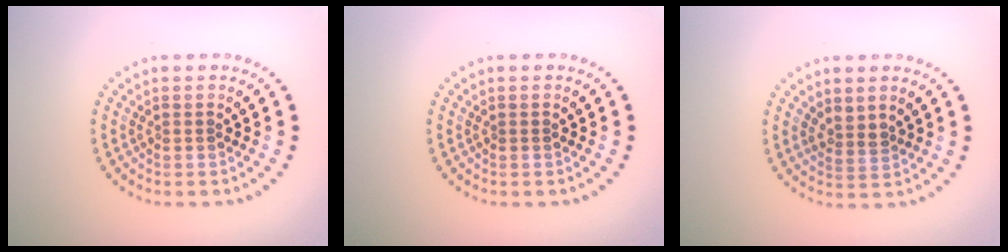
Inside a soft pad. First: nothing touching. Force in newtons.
{"total": 0.0}
{"total": 1.5, "press": 1.2, "slide": 0.9}